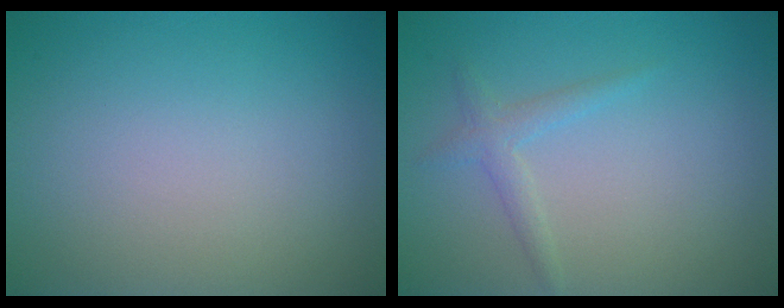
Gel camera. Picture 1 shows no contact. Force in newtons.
{"total": 1.5, "press": 1.5, "slide": 0.0}